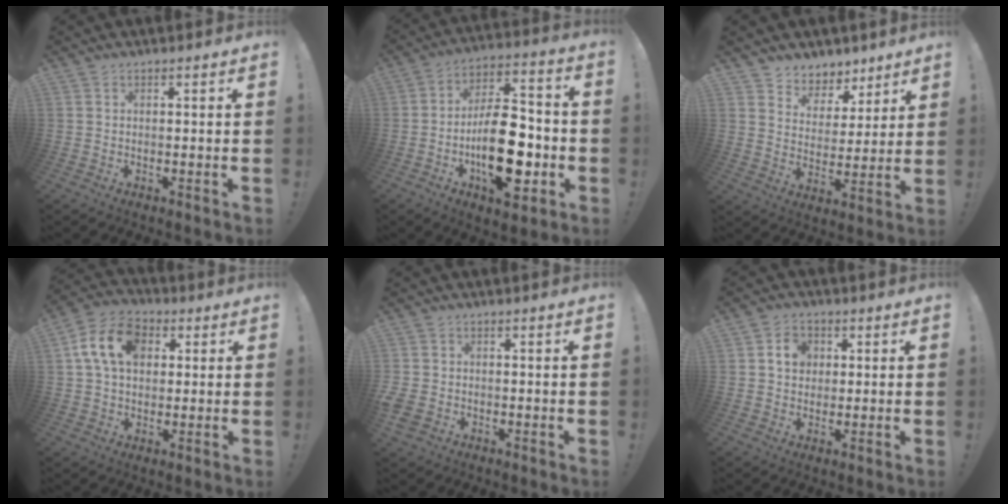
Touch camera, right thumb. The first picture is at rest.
{"total": 22.0, "force": [-5.5, 10.9, 18.3], "torque": [-0.297, 0.025, -0.078]}
{"total": 7.2, "force": [4.9, 5.2, 0.8], "torque": [-0.010, -0.044, 0.096]}
{"total": 14.2, "force": [3.8, 10.2, 9.1], "torque": [-0.159, 0.012, 0.076]}
{"total": 3.6, "force": [-1.1, 2.9, 1.8], "torque": [-0.048, 0.005, -0.017]}
{"total": 6.2, "force": [1.3, 5.2, 3.1], "torque": [-0.052, 0.011, 0.025]}